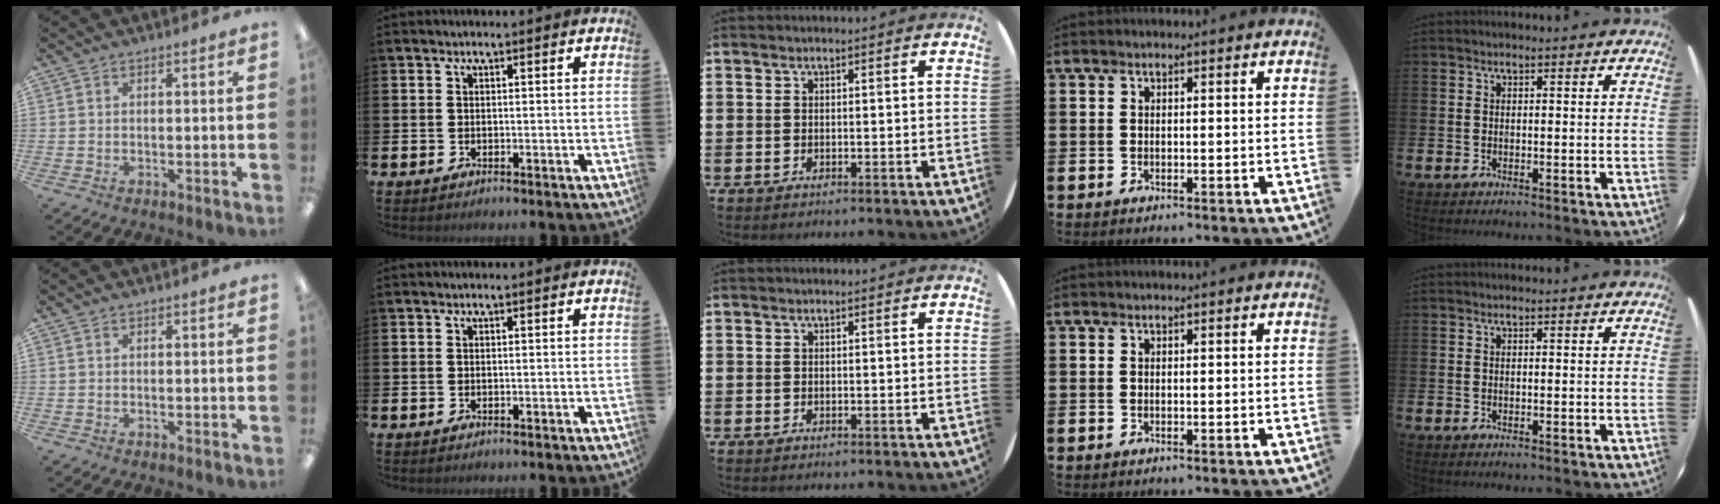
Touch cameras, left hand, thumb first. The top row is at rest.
{}